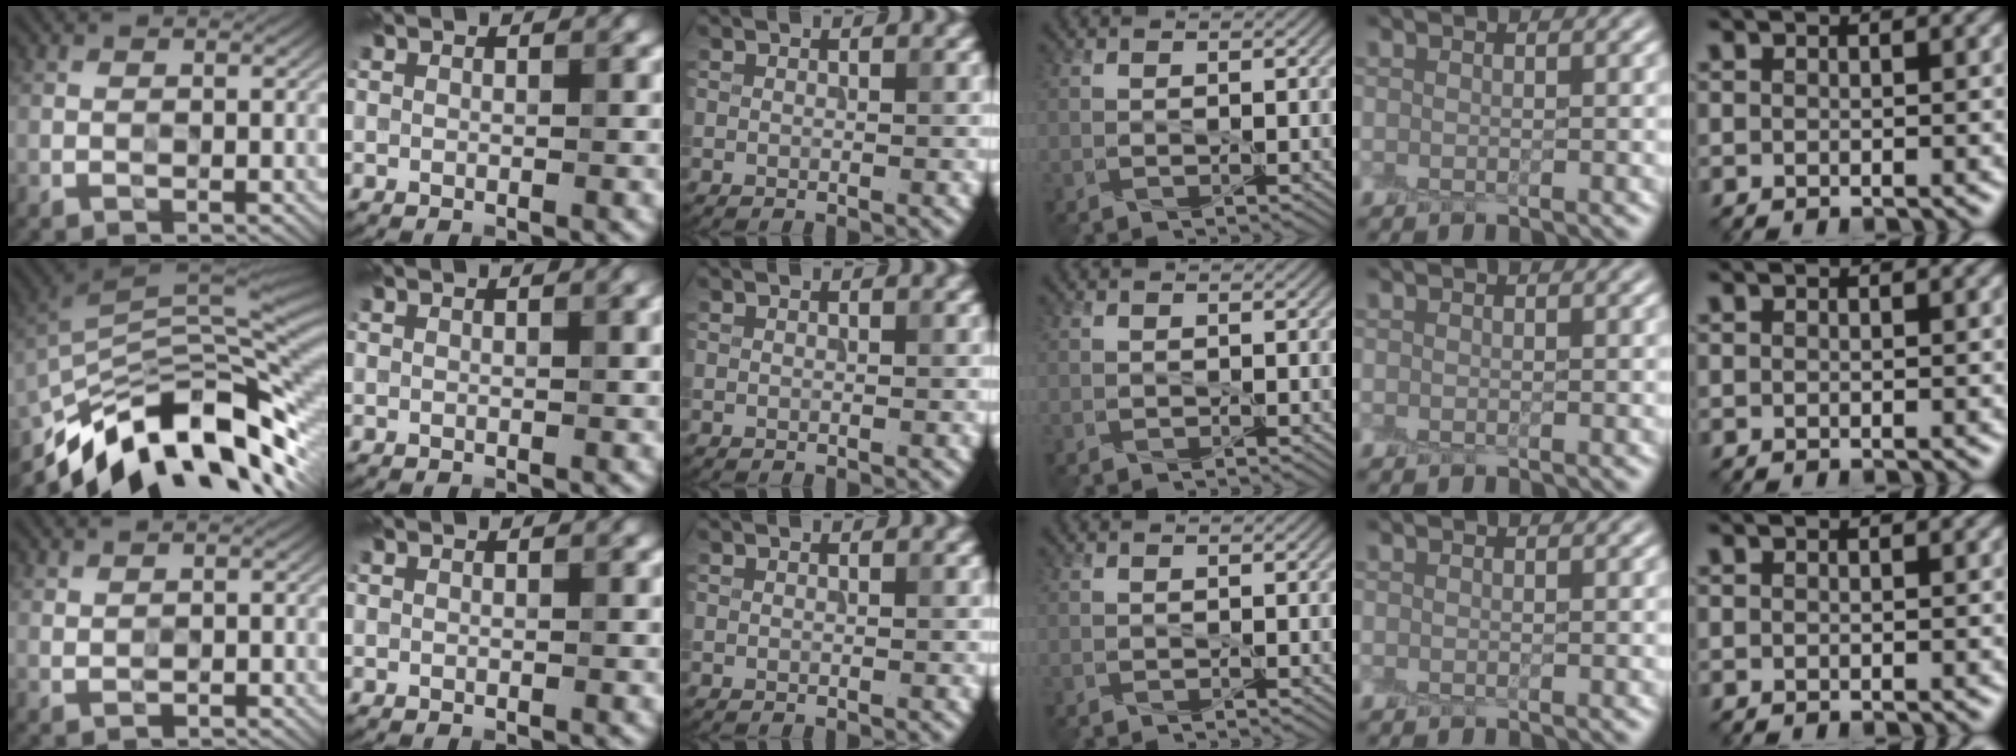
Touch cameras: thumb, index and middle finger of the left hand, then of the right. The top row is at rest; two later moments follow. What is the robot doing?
{"motion": "peel", "object": "plastic wrap"}